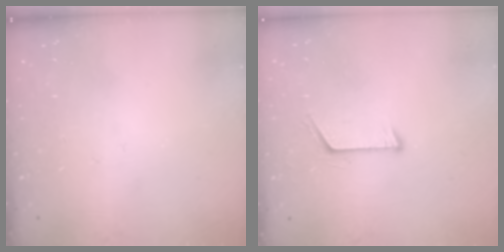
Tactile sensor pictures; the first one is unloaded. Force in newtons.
{"total": 6.9, "press": 6.9, "slide": 0.7}